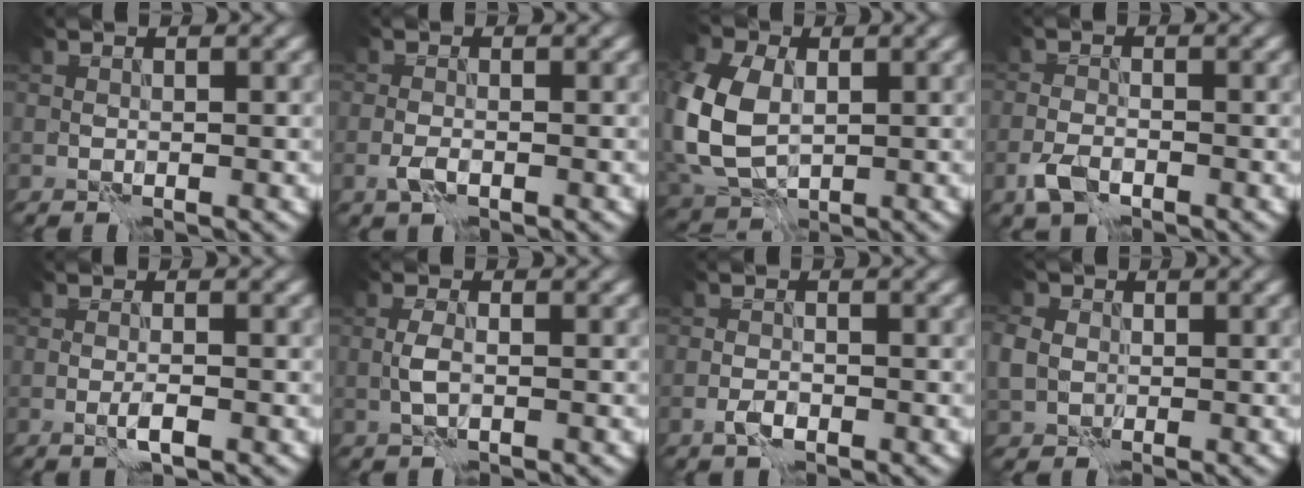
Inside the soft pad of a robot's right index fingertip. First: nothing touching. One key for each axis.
{"total": 1.2, "fx": -0.6, "fy": 0.3, "fz": 0.9, "tx": -0.020, "ty": -0.001, "tz": -0.014}
{"total": 9.3, "fx": 0.2, "fy": 6.6, "fz": 6.6, "tx": -0.180, "ty": -0.002, "tz": -0.003}
{"total": 2.3, "fx": -1.6, "fy": 0.9, "fz": 1.4, "tx": -0.029, "ty": -0.001, "tz": -0.035}
{"total": 1.4, "fx": -0.7, "fy": 0.0, "fz": 1.2, "tx": -0.022, "ty": 0.001, "tz": -0.014}
{"total": 1.3, "fx": -0.3, "fy": 0.3, "fz": 1.3, "tx": -0.028, "ty": 0.001, "tz": -0.010}
{"total": 1.3, "fx": -0.9, "fy": 0.5, "fz": 0.9, "tx": -0.015, "ty": 0.000, "tz": -0.019}
{"total": 3.2, "fx": -0.1, "fy": 2.9, "fz": 1.4, "tx": -0.040, "ty": 0.003, "tz": -0.003}